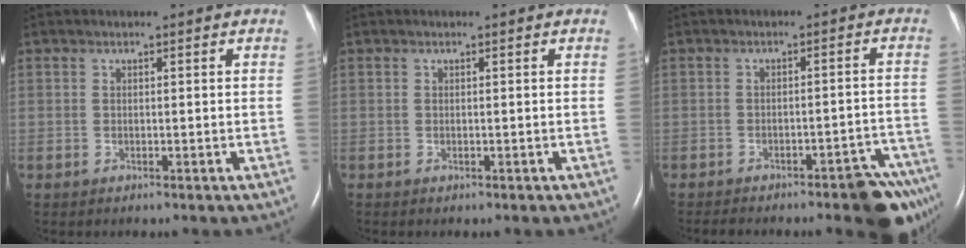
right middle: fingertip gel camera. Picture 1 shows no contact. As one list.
[{"total": 0.0}, {"total": 11.0, "force": [-8.3, 2.4, 6.7], "torque": [-0.057, 0.021, -0.106]}]